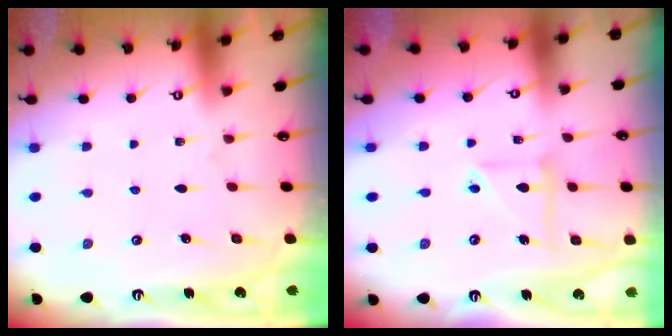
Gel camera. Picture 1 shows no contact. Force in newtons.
{"total": 7.3, "press": 7.2, "slide": 1.3}